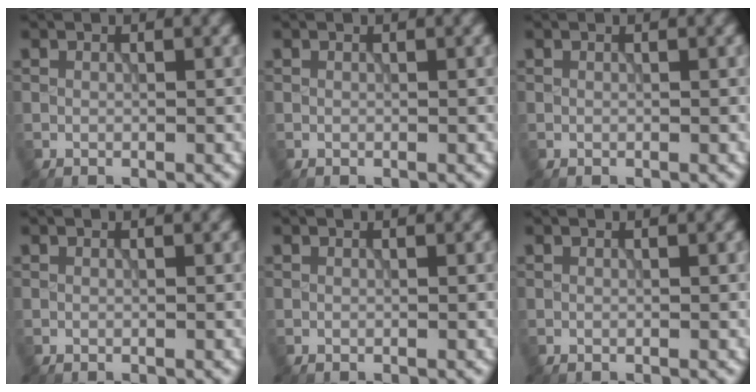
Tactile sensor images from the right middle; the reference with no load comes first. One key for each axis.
{"total": 0.0}
{"total": 0.0}
{"total": 0.0}
{"total": 0.0}
{"total": 0.0}